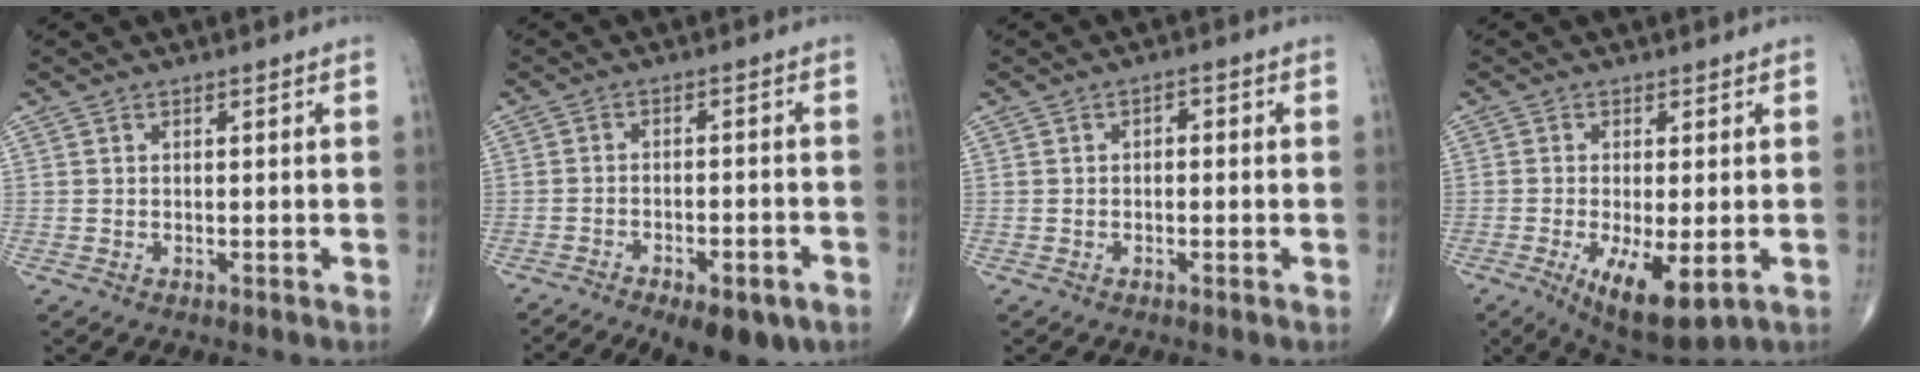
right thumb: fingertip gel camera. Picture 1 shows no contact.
{"total": 14.2, "force": [-9.4, 5.9, 8.8], "torque": [-0.136, 0.027, -0.130]}
{"total": 1.4, "force": [-0.1, 1.0, 1.1], "torque": [-0.004, 0.005, -0.008]}
{"total": 10.6, "force": [-3.3, 3.8, 9.3], "torque": [-0.154, -0.020, -0.042]}